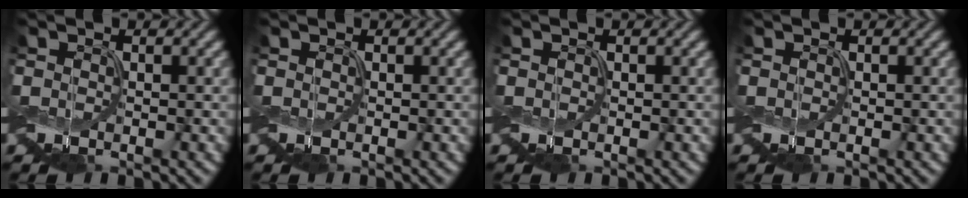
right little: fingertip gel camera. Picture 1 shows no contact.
{"total": 0.0}
{"total": 0.0}
{"total": 0.0}